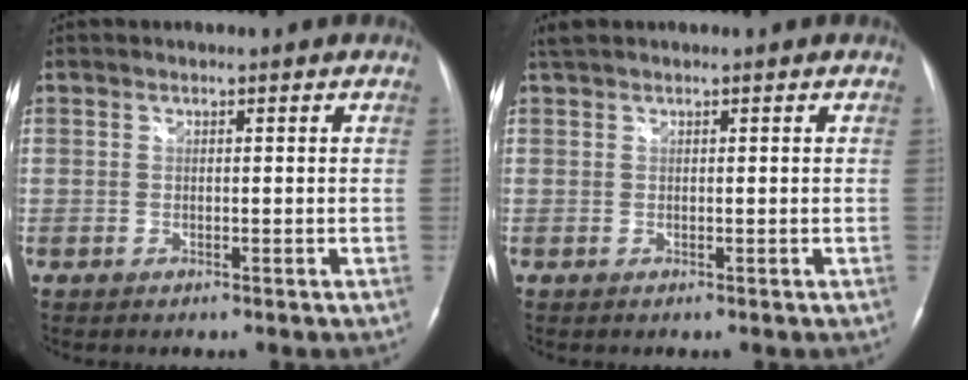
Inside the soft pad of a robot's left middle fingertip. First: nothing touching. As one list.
[{"total": 1.3, "force": [1.1, 0.2, 0.7], "torque": [-0.020, 0.022, 0.026]}]